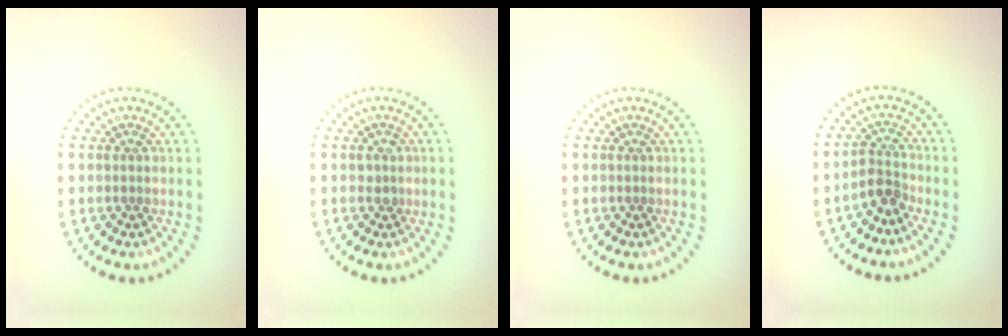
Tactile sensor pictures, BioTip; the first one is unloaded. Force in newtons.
{"total": 0.9, "press": 0.7, "slide": 0.5}
{"total": 0.0}
{"total": 2.5, "press": 1.8, "slide": 1.7}